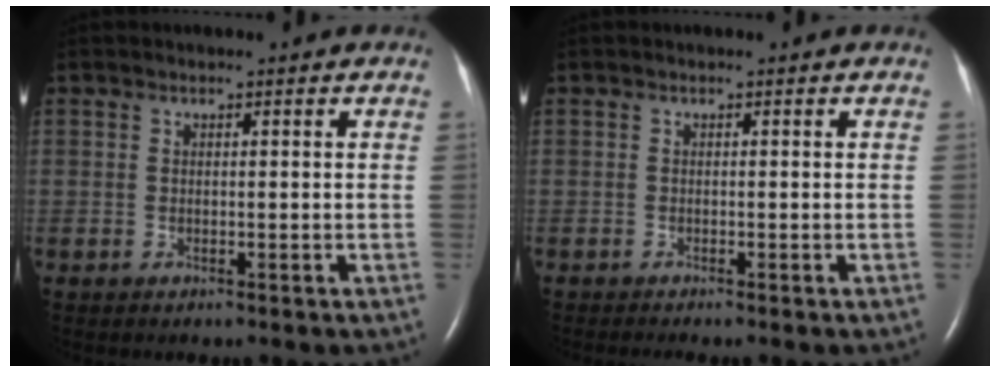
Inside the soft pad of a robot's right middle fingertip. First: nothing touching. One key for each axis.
{"total": 1.2, "fx": -0.9, "fy": -0.3, "fz": 0.7, "tx": -0.010, "ty": -0.002, "tz": -0.013}